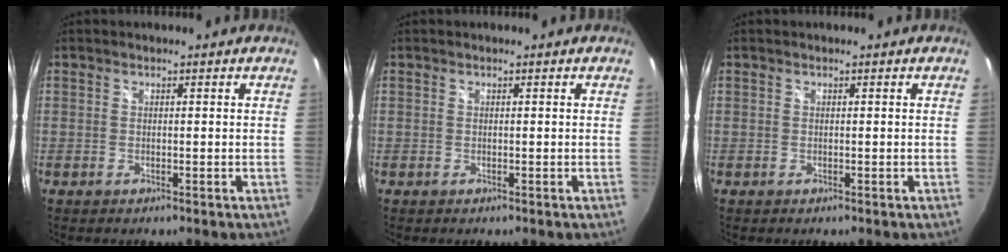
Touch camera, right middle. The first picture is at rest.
{"total": 0.0}
{"total": 0.0}